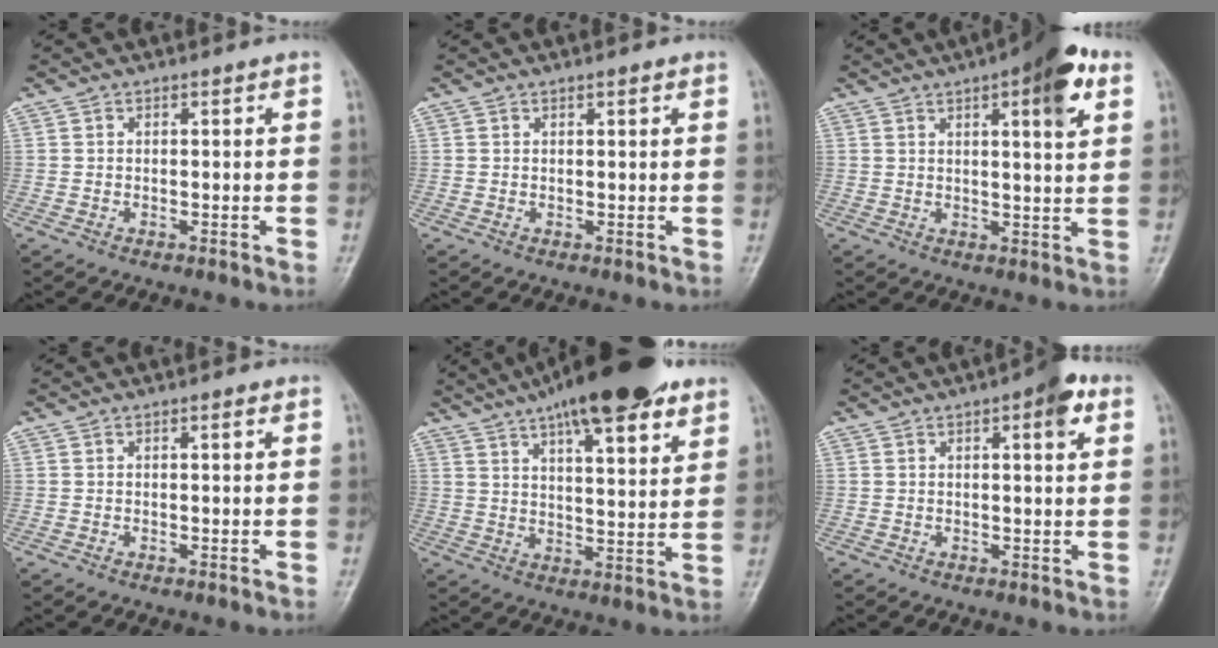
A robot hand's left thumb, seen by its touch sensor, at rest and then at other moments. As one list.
[{"total": 0.9, "force": [0.6, 0.3, 0.6], "torque": [-0.009, -0.001, 0.008]}, {"total": 11.3, "force": [5.4, 2.9, 9.5], "torque": [-0.116, -0.011, 0.067]}, {"total": 0.7, "force": [0.3, 0.2, 0.6], "torque": [-0.010, 0.000, 0.004]}, {"total": 20.1, "force": [13.2, 5.7, 14.1], "torque": [-0.196, -0.027, 0.201]}, {"total": 5.5, "force": [2.5, 1.6, 4.6], "torque": [-0.054, -0.003, 0.026]}]